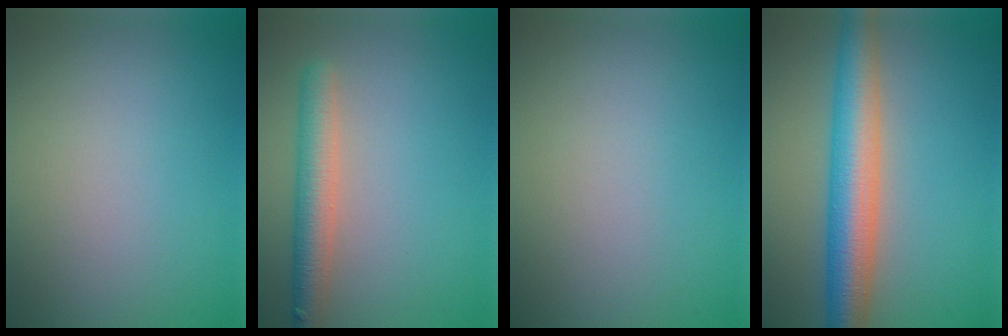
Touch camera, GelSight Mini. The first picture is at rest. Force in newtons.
{"total": 3.8, "press": 3.8, "slide": 0.3}
{"total": 0.0}
{"total": 6.9, "press": 6.8, "slide": 0.3}